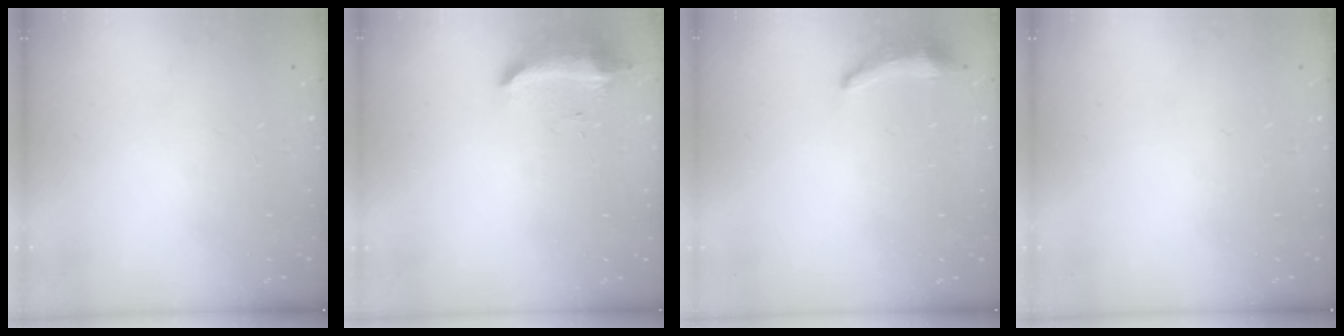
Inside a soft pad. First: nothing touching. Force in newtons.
{"total": 9.2, "press": 9.2, "slide": 0.6}
{"total": 7.2, "press": 6.9, "slide": 2.1}
{"total": 0.0}